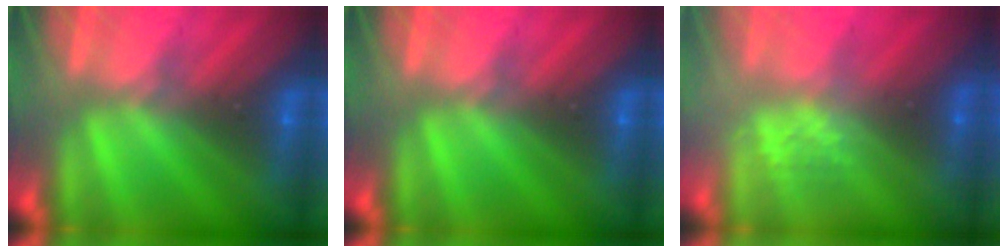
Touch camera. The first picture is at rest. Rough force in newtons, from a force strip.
{"total": 0.0}
{"total": 2.8}